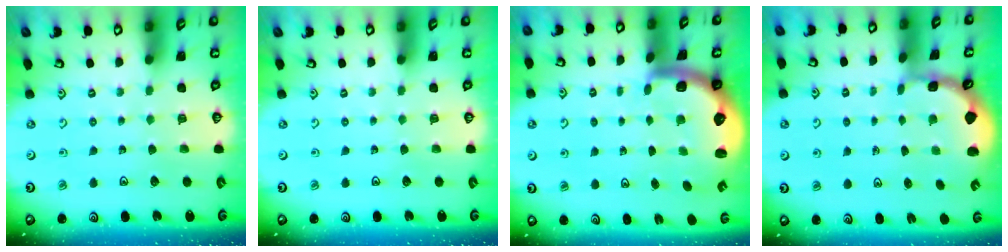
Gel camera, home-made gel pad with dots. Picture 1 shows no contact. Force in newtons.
{"total": 0.0}
{"total": 2.8, "press": 2.4, "slide": 1.4}
{"total": 0.8, "press": 0.8, "slide": 0.2}